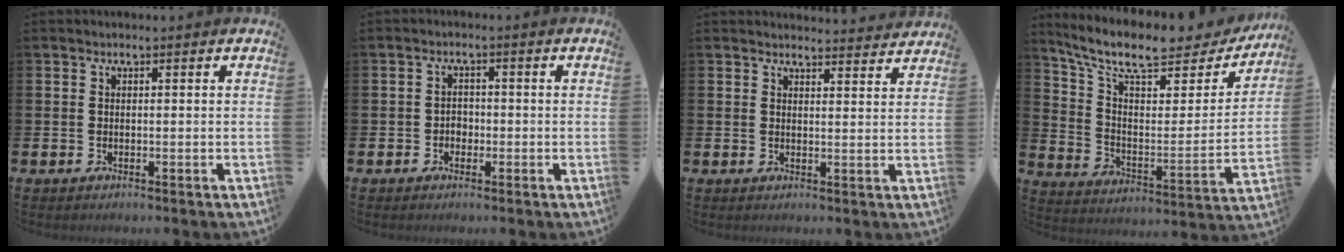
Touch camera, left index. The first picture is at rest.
{"total": 1.8, "force": [-0.8, 1.6, 0.6], "torque": [-0.013, 0.005, -0.018]}
{"total": 3.1, "force": [3.1, 0.3, -0.1], "torque": [0.011, -0.026, 0.054]}
{"total": 10.6, "force": [9.0, 3.3, 4.7], "torque": [-0.121, -0.057, 0.151]}